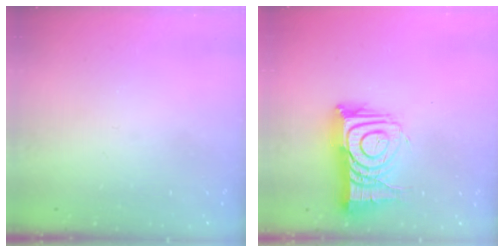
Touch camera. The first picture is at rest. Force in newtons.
{"total": 14.4, "press": 14.4, "slide": 1.1}